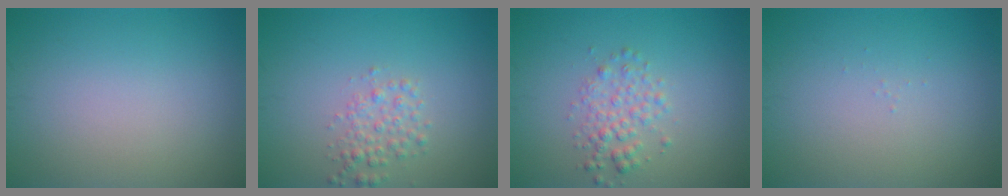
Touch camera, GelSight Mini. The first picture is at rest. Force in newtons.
{"total": 2.1, "press": 2.1, "slide": 0.0}
{"total": 2.4, "press": 2.4, "slide": 0.1}
{"total": 0.0}